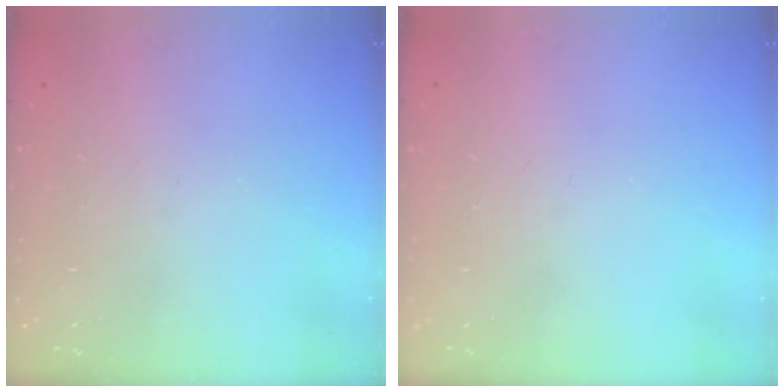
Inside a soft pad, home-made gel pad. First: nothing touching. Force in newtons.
{"total": 0.0}